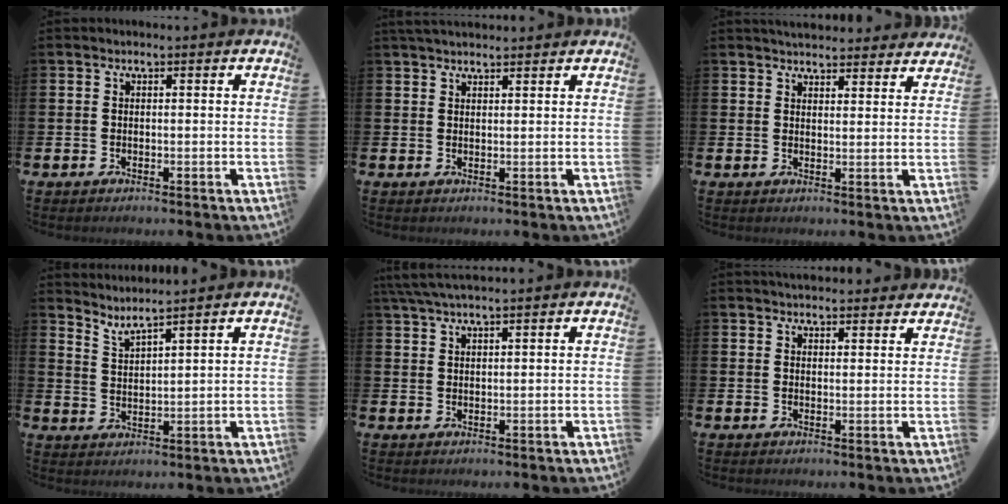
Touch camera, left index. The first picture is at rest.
{"total": 2.3, "force": [2.1, 0.5, 0.6], "torque": [-0.005, -0.005, 0.037]}
{"total": 4.2, "force": [4.1, 0.7, 0.2], "torque": [-0.002, -0.024, 0.074]}
{"total": 3.7, "force": [3.6, -0.7, 0.3], "torque": [-0.015, -0.025, 0.063]}
{"total": 3.5, "force": [3.1, 0.1, 1.7], "torque": [-0.045, -0.002, 0.059]}
{"total": 3.1, "force": [3.1, 0.5, 0.0], "torque": [0.005, -0.018, 0.054]}